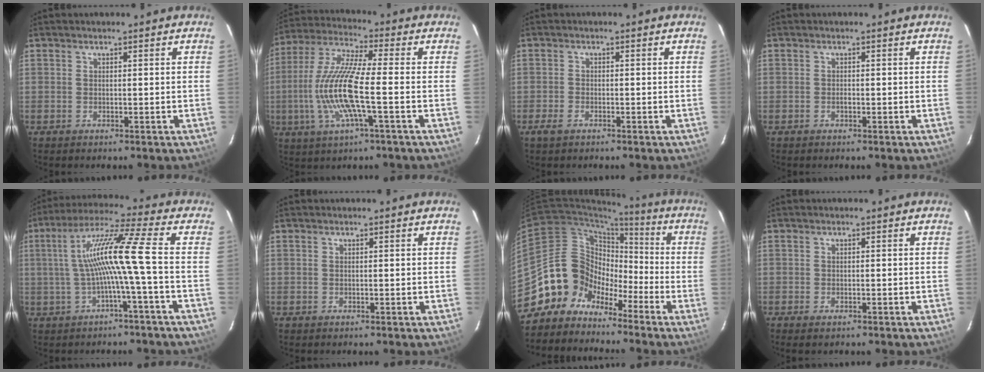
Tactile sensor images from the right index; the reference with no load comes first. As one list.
[{"total": 14.2, "force": [-2.8, 1.7, 13.8], "torque": [-0.285, -0.004, -0.057]}, {"total": 2.1, "force": [-1.5, 1.0, 1.2], "torque": [-0.030, -0.002, -0.030]}, {"total": 0.6, "force": [-0.3, 0.4, 0.3], "torque": [-0.005, 0.001, -0.006]}, {"total": 11.0, "force": [-1.4, -1.7, 10.8], "torque": [-0.206, 0.013, -0.018]}, {"total": 0.0}, {"total": 11.3, "force": [-7.5, 8.4, 1.4], "torque": [-0.041, 0.042, -0.152]}, {"total": 1.5, "force": [-1.1, 0.6, 0.9], "torque": [-0.018, -0.004, -0.020]}]